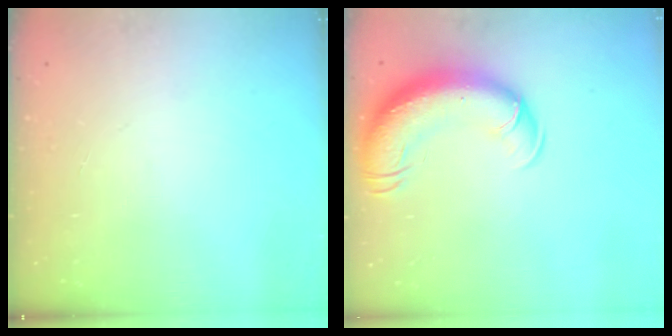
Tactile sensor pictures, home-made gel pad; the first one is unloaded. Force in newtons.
{"total": 15.1, "press": 14.7, "slide": 3.6}